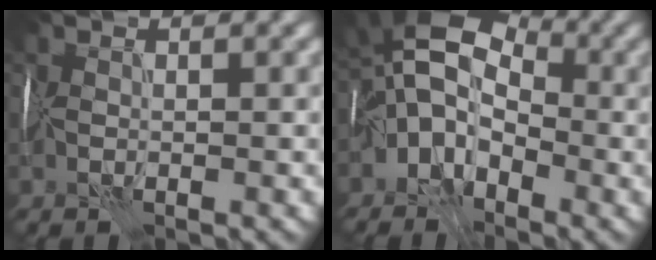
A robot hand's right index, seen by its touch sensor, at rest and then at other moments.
{"total": 8.6, "force": [-1.3, 6.1, 6.0], "torque": [-0.084, 0.029, -0.046]}